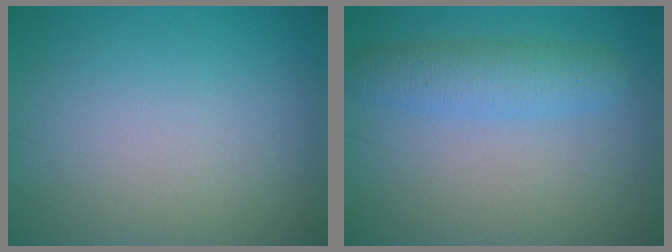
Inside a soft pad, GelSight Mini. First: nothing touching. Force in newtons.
{"total": 3.4, "press": 3.4, "slide": 0.1}